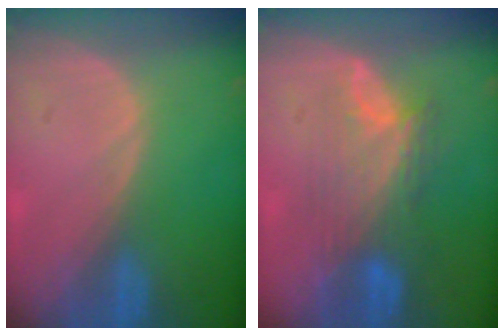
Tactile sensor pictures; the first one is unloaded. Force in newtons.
{"total": 7.8, "press": 7.4, "slide": 2.4}